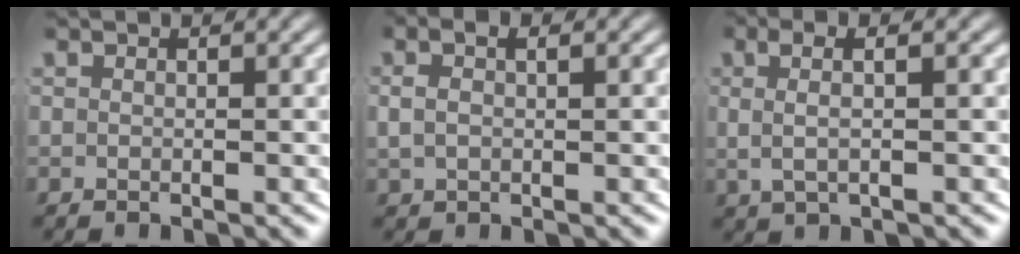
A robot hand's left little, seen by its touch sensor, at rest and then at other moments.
{"total": 2.4, "force": [0.6, 1.5, 1.7], "torque": [-0.040, 0.002, 0.015]}
{"total": 3.7, "force": [0.8, 1.6, 3.3], "torque": [-0.053, 0.006, 0.014]}